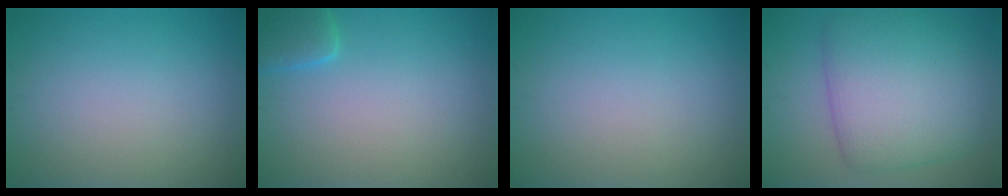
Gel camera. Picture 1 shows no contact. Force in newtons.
{"total": 2.3, "press": 2.3, "slide": 0.2}
{"total": 0.0}
{"total": 8.5, "press": 8.5, "slide": 0.3}